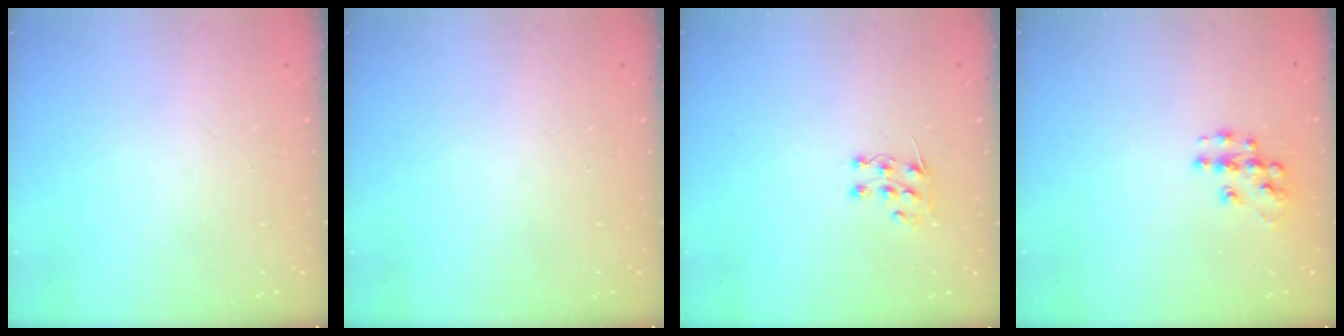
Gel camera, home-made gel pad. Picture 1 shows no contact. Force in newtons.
{"total": 0.0}
{"total": 5.9, "press": 5.9, "slide": 0.5}
{"total": 9.2, "press": 9.2, "slide": 0.5}